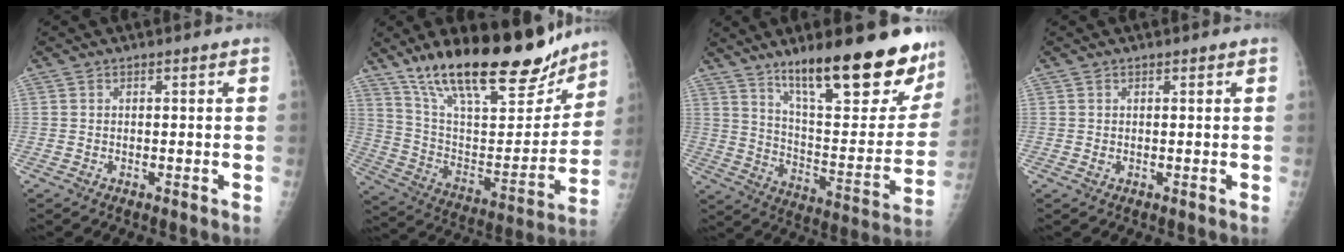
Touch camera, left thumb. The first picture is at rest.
{"total": 27.7, "force": [20.1, 9.0, 16.8], "torque": [-0.234, -0.072, 0.332]}
{"total": 25.9, "force": [17.5, 6.8, 17.8], "torque": [-0.215, -0.084, 0.271]}
{"total": 0.6, "force": [0.3, 0.4, 0.3], "torque": [-0.002, -0.001, 0.004]}